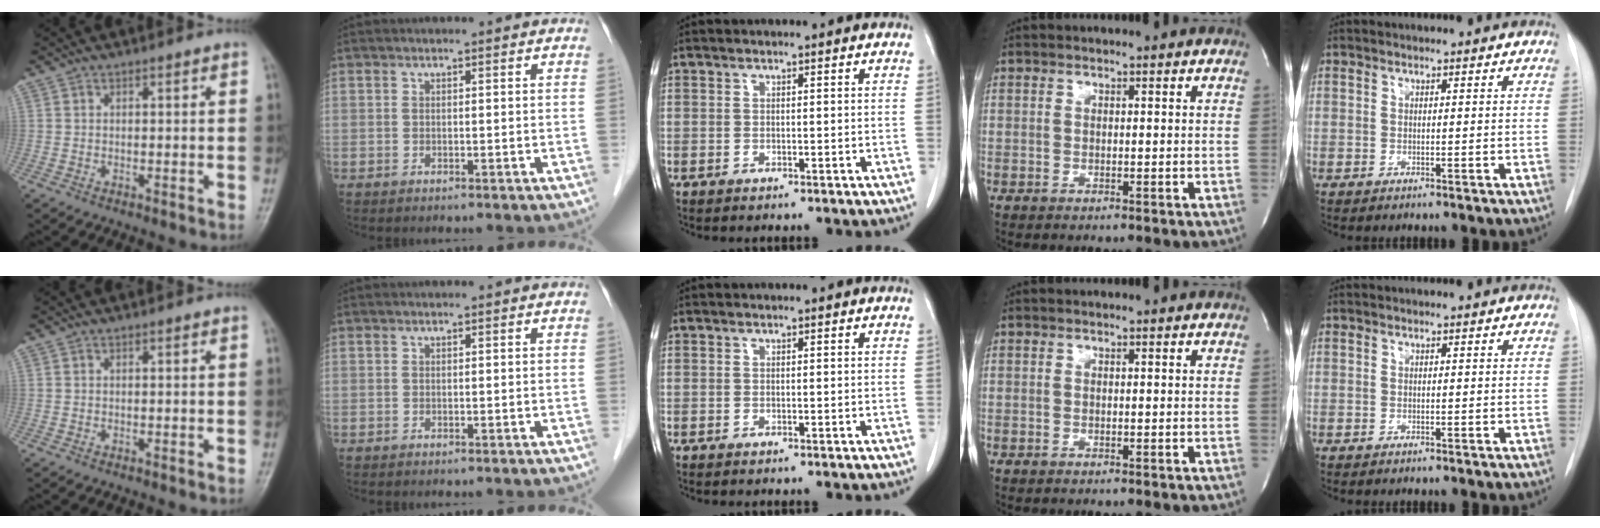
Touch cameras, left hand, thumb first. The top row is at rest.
{}